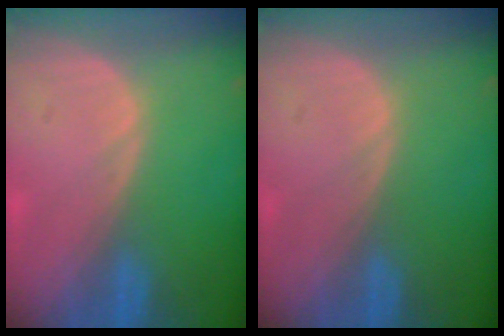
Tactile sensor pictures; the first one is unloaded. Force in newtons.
{"total": 0.0}